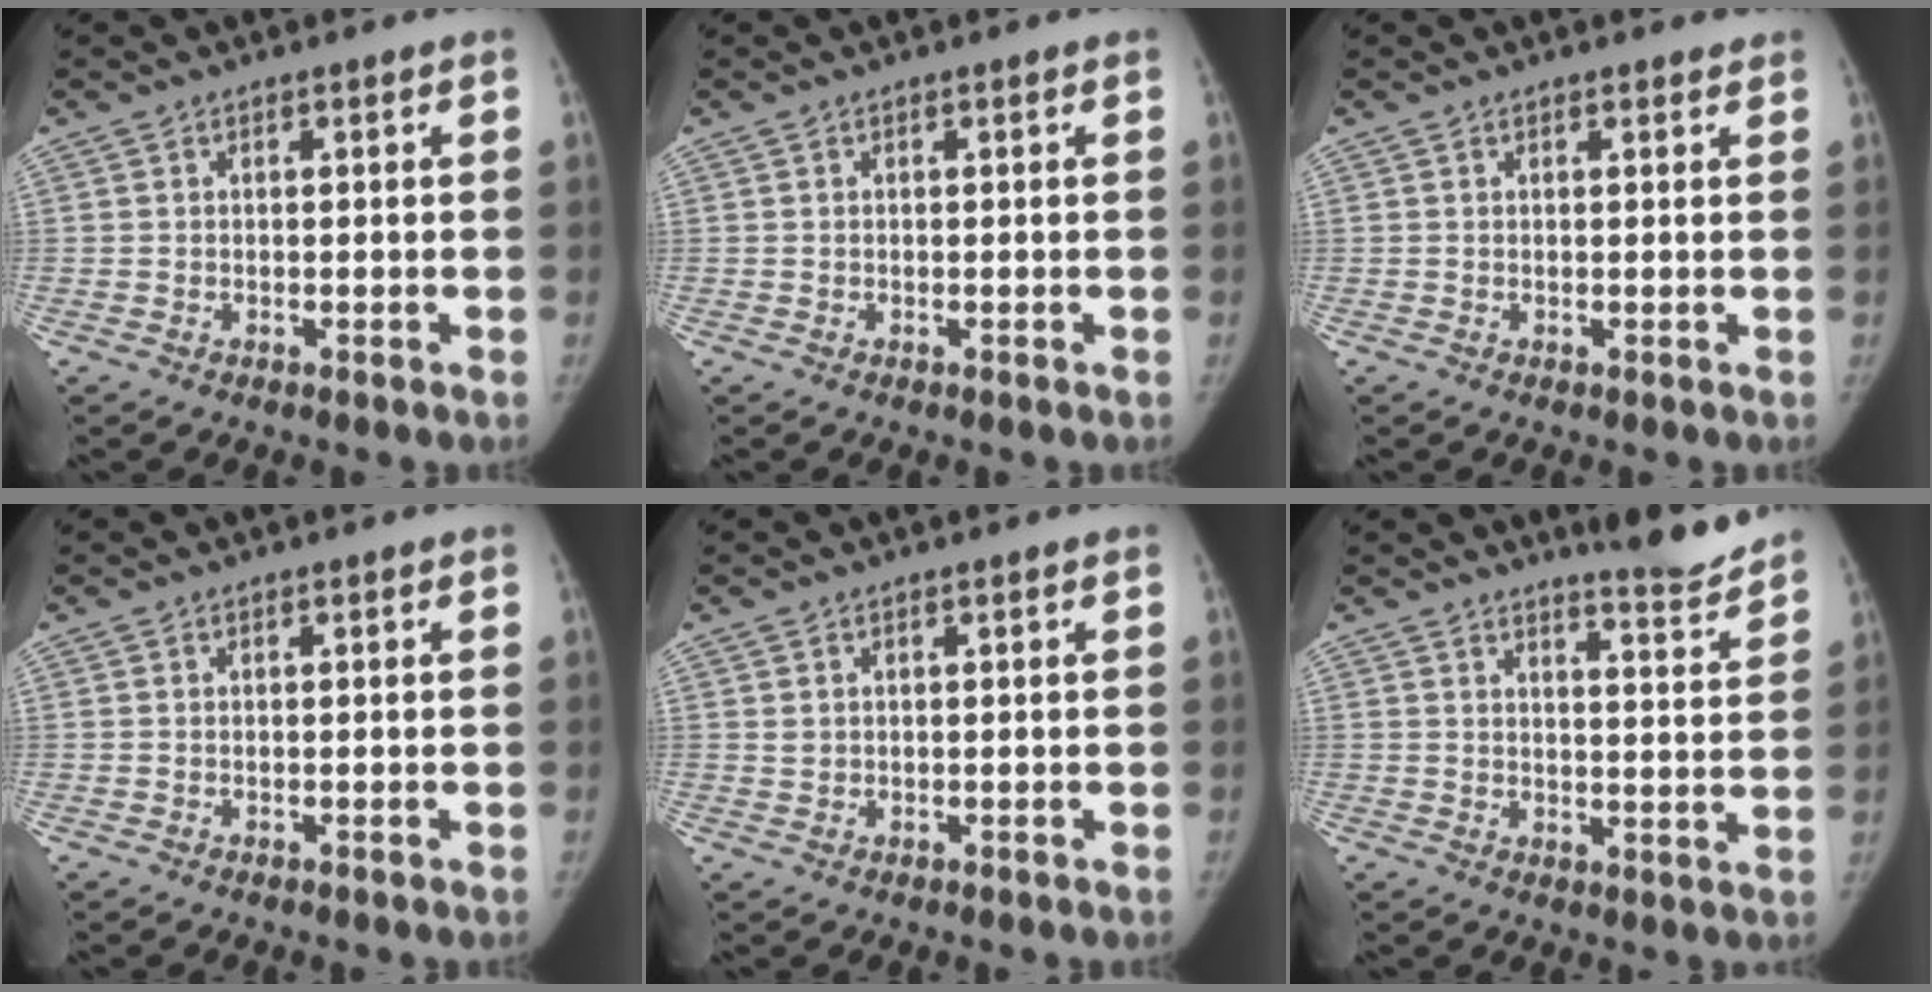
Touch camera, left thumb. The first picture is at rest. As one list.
[{"total": 0.0}, {"total": 1.1, "force": [0.9, 0.3, 0.6], "torque": [-0.005, -0.001, 0.012]}, {"total": 0.0}, {"total": 0.9, "force": [0.4, 0.7, 0.3], "torque": [0.000, -0.002, 0.009]}, {"total": 6.7, "force": [6.3, 0.2, 2.2], "torque": [-0.024, -0.062, 0.086]}]